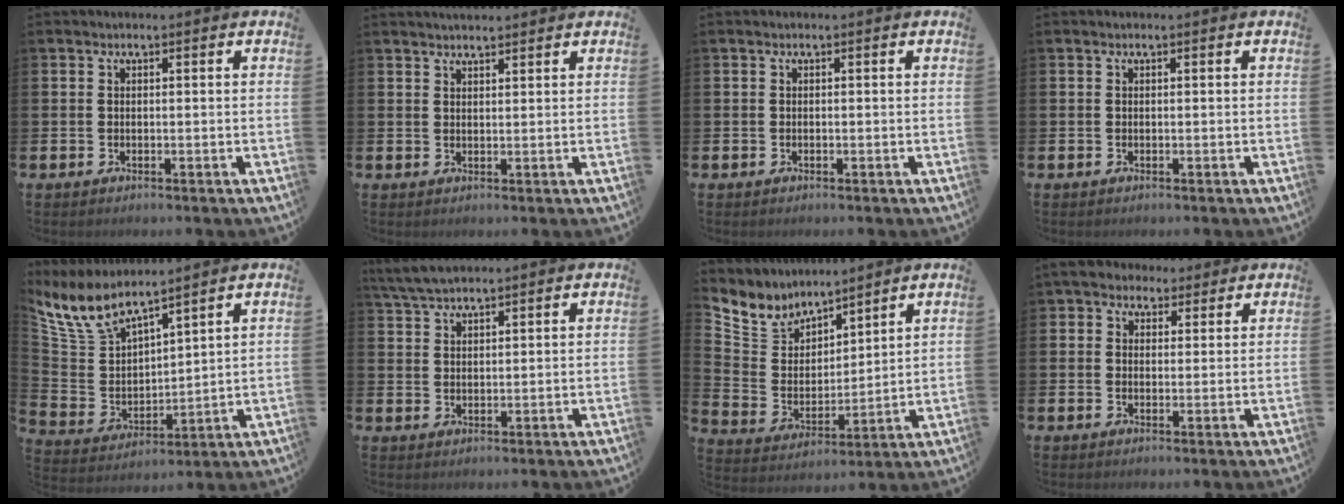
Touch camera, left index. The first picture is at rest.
{"total": 2.5, "force": [2.4, 0.4, 0.3], "torque": [-0.003, -0.009, 0.043]}
{"total": 0.0}
{"total": 0.0}
{"total": 7.8, "force": [6.8, 2.6, 2.7], "torque": [-0.095, -0.033, 0.123]}
{"total": 4.2, "force": [3.9, 0.7, 1.4], "torque": [-0.045, -0.005, 0.075]}
{"total": 6.0, "force": [5.4, 2.5, 0.1], "torque": [-0.050, -0.045, 0.096]}
{"total": 4.2, "force": [3.3, 2.5, 0.7], "torque": [-0.021, -0.006, 0.059]}